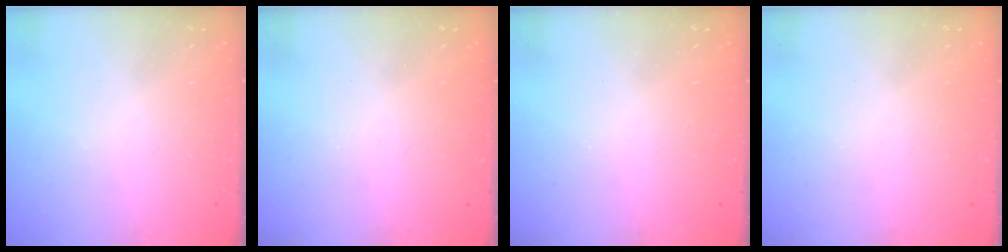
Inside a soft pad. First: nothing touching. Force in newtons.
{"total": 1.5, "press": 1.3, "slide": 0.9}
{"total": 1.4, "press": 1.2, "slide": 0.7}
{"total": 1.1, "press": 1.1, "slide": 0.1}